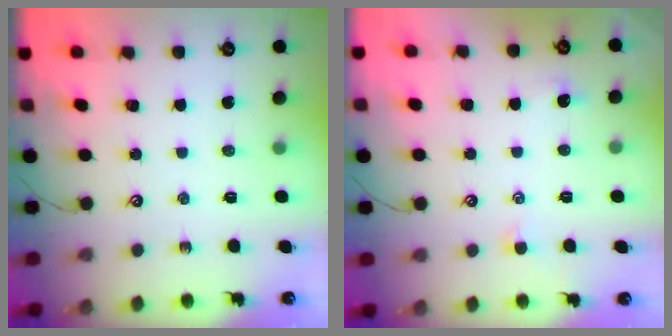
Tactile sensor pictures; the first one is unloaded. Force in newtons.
{"total": 0.8, "press": 0.5, "slide": 0.7}